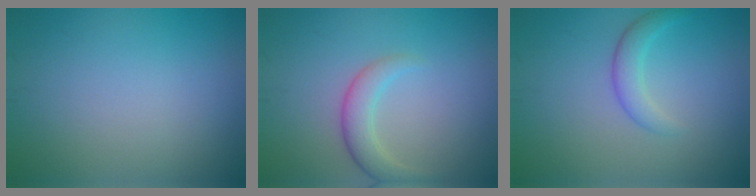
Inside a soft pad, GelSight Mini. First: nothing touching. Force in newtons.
{"total": 2.7, "press": 2.7, "slide": 0.2}
{"total": 2.1, "press": 2.1, "slide": 0.1}